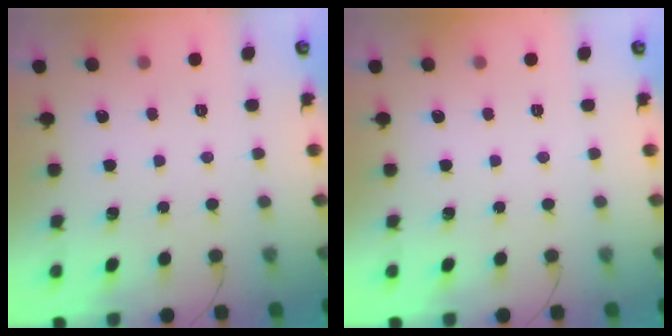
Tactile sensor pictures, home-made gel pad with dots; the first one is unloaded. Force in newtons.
{"total": 0.0}